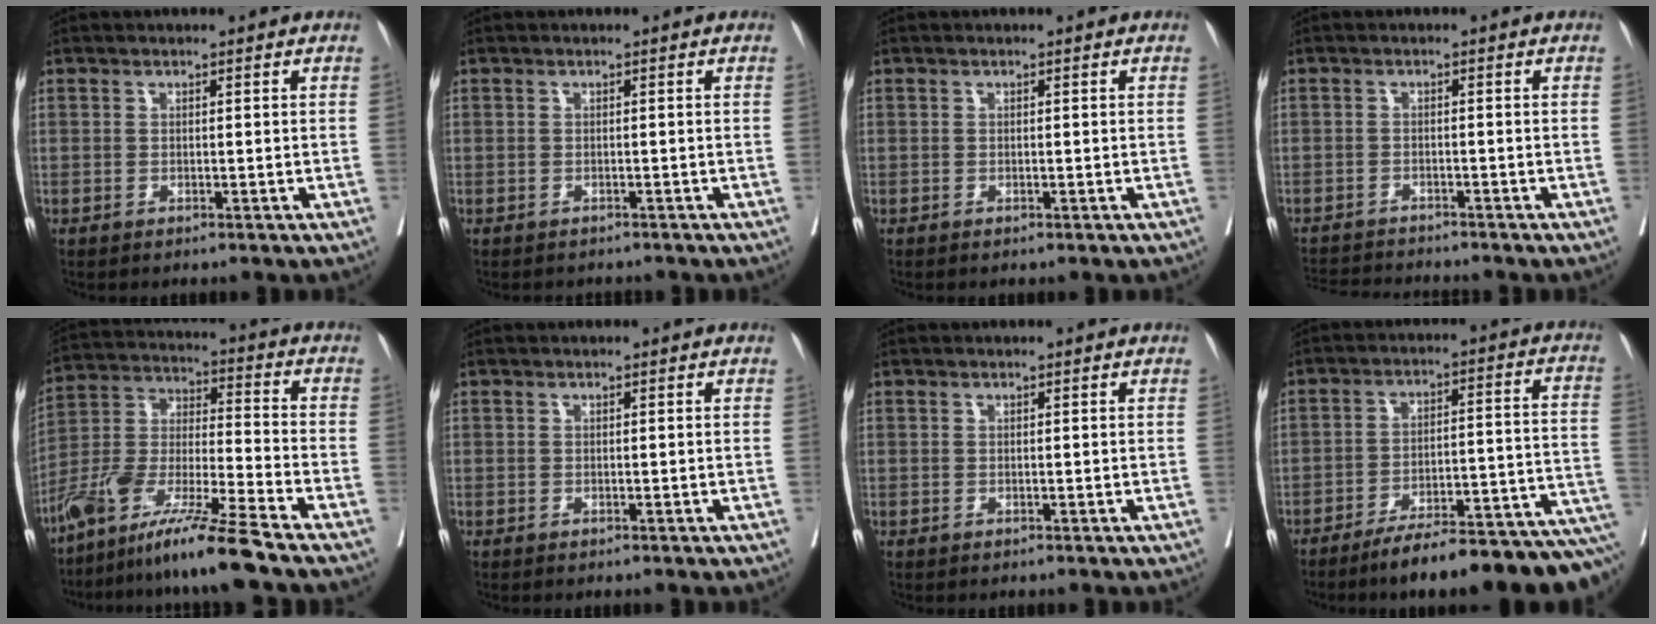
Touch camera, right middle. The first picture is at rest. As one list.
[{"total": 2.4, "force": [-2.2, 1.0, 0.2], "torque": [-0.006, -0.002, -0.031]}, {"total": 0.0}, {"total": 6.9, "force": [-6.8, 0.1, 1.4], "torque": [-0.019, -0.006, -0.108]}, {"total": 14.3, "force": [-11.0, -0.4, 9.1], "torque": [-0.179, -0.014, -0.205]}, {"total": 0.0}, {"total": 0.0}, {"total": 17.7, "force": [-13.0, 3.0, 11.6], "torque": [-0.100, 0.039, -0.188]}]